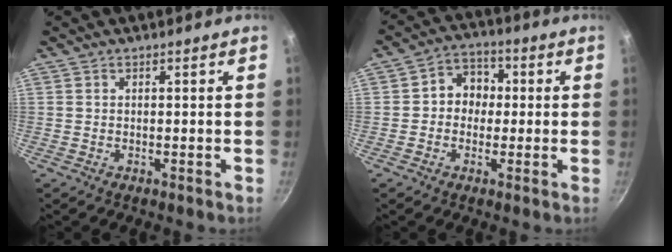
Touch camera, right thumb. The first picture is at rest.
{"total": 7.1, "force": [0.1, 6.2, 3.6], "torque": [-0.016, 0.019, -0.011]}